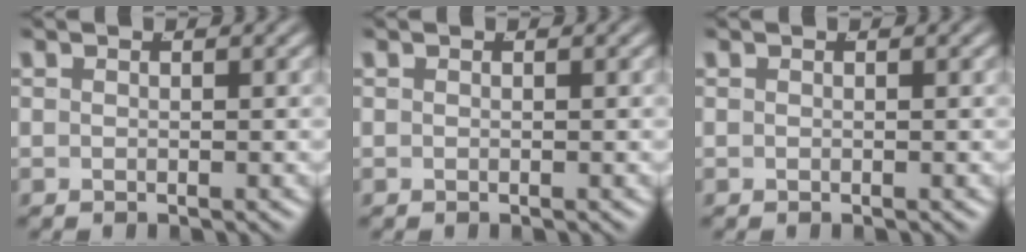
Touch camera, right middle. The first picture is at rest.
{"total": 0.0}
{"total": 0.0}